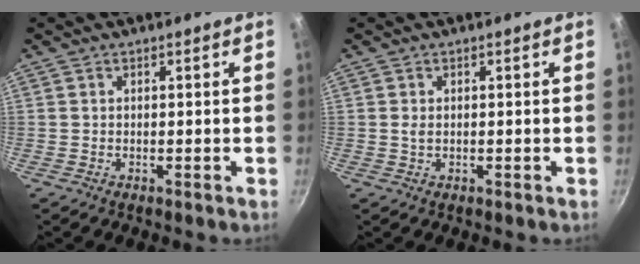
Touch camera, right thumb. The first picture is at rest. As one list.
[{"total": 1.2, "force": [0.1, 0.7, 0.9], "torque": [-0.019, 0.000, 0.001]}]